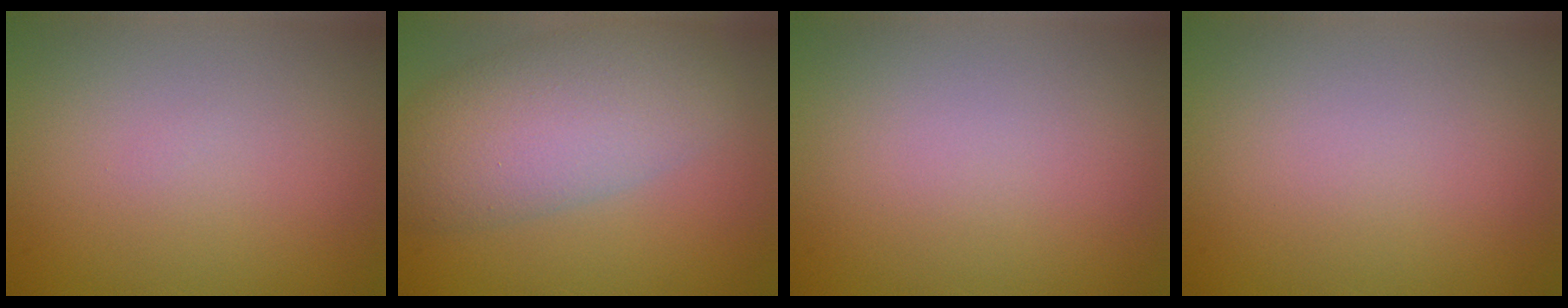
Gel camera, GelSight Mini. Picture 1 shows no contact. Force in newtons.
{"total": 7.9, "press": 7.9, "slide": 0.3}
{"total": 0.0}
{"total": 0.0}